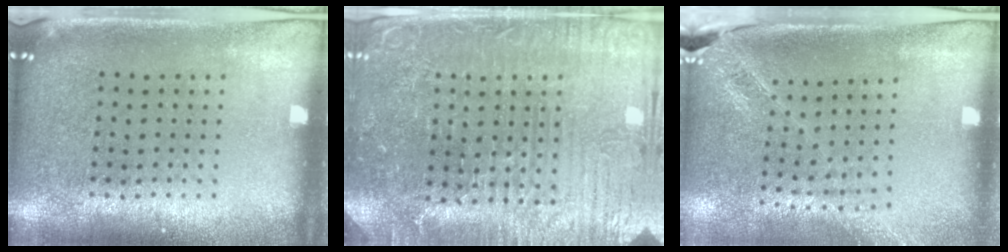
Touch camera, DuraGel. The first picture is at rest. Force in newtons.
{"total": 4.3, "press": 4.1, "slide": 1.2}
{"total": 1.7, "press": 1.5, "slide": 0.8}